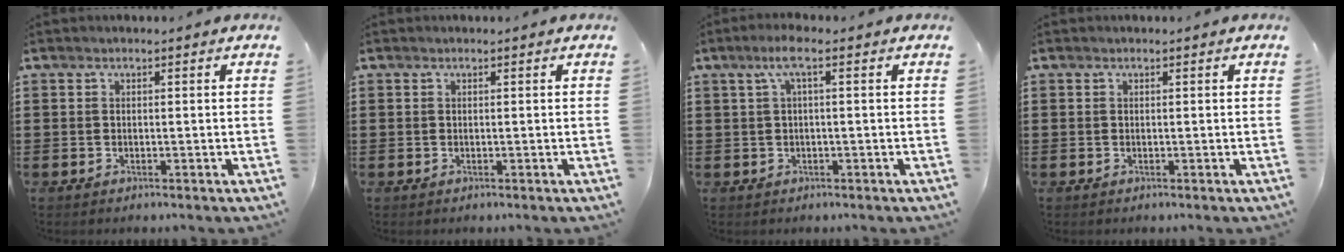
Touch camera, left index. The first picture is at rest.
{"total": 0.0}
{"total": 3.2, "force": [0.5, 0.3, 3.1], "torque": [-0.068, 0.000, 0.005]}
{"total": 0.0}